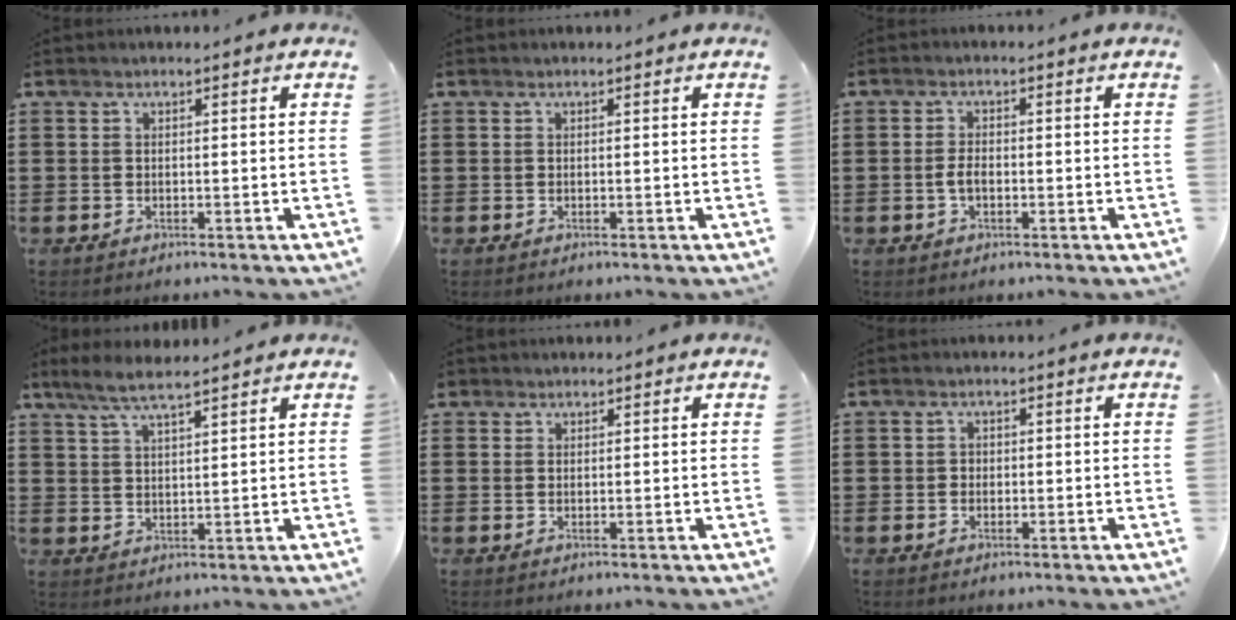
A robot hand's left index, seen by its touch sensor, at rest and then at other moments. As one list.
[{"total": 0.0}, {"total": 2.5, "force": [-0.5, 1.1, 2.2], "torque": [-0.057, -0.005, -0.014]}, {"total": 5.2, "force": [4.2, 0.6, 2.9], "torque": [-0.067, -0.004, 0.078]}, {"total": 0.8, "force": [0.6, 0.6, 0.1], "torque": [-0.006, 0.004, 0.012]}, {"total": 1.0, "force": [-0.4, 0.9, 0.3], "torque": [-0.008, 0.003, -0.009]}]